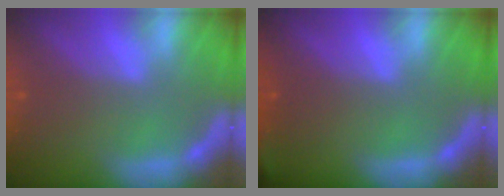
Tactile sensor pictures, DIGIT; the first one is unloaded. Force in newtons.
{"total": 1.9}